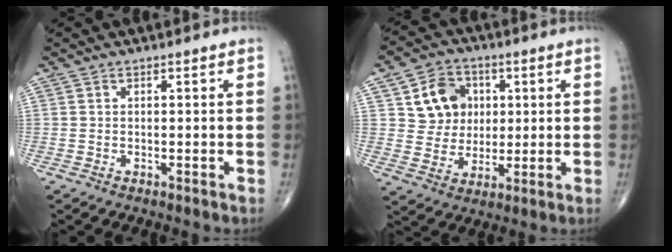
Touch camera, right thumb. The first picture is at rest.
{"total": 10.4, "force": [2.9, 8.9, 4.6], "torque": [-0.029, -0.006, 0.052]}